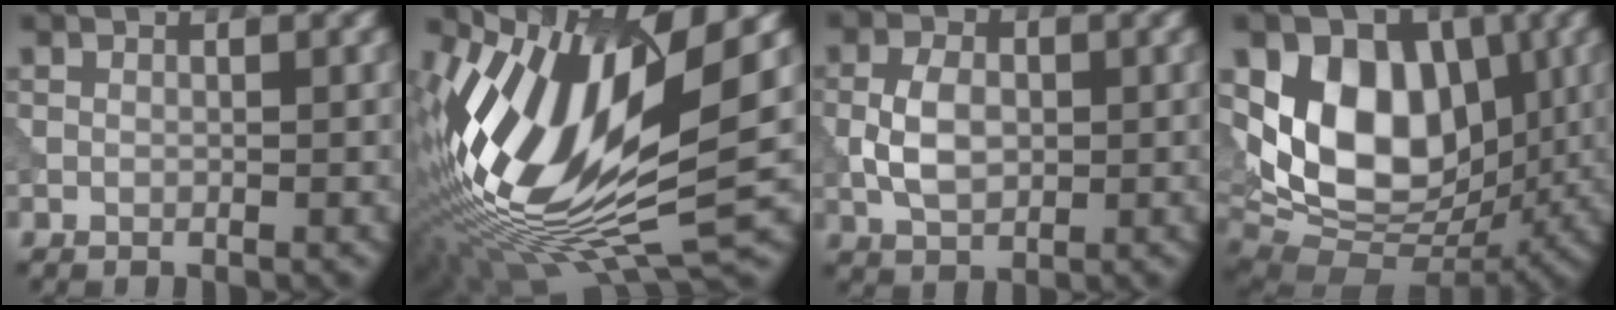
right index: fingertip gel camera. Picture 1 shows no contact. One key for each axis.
{"total": 14.5, "fx": 1.2, "fy": 5.0, "fz": 13.5, "tx": -0.277, "ty": 0.004, "tz": 0.034}
{"total": 3.4, "fx": -0.3, "fy": 2.1, "fz": 2.7, "tx": -0.054, "ty": 0.005, "tz": -0.007}
{"total": 11.8, "fx": 2.0, "fy": 7.9, "fz": 8.5, "tx": -0.134, "ty": 0.000, "tz": 0.025}